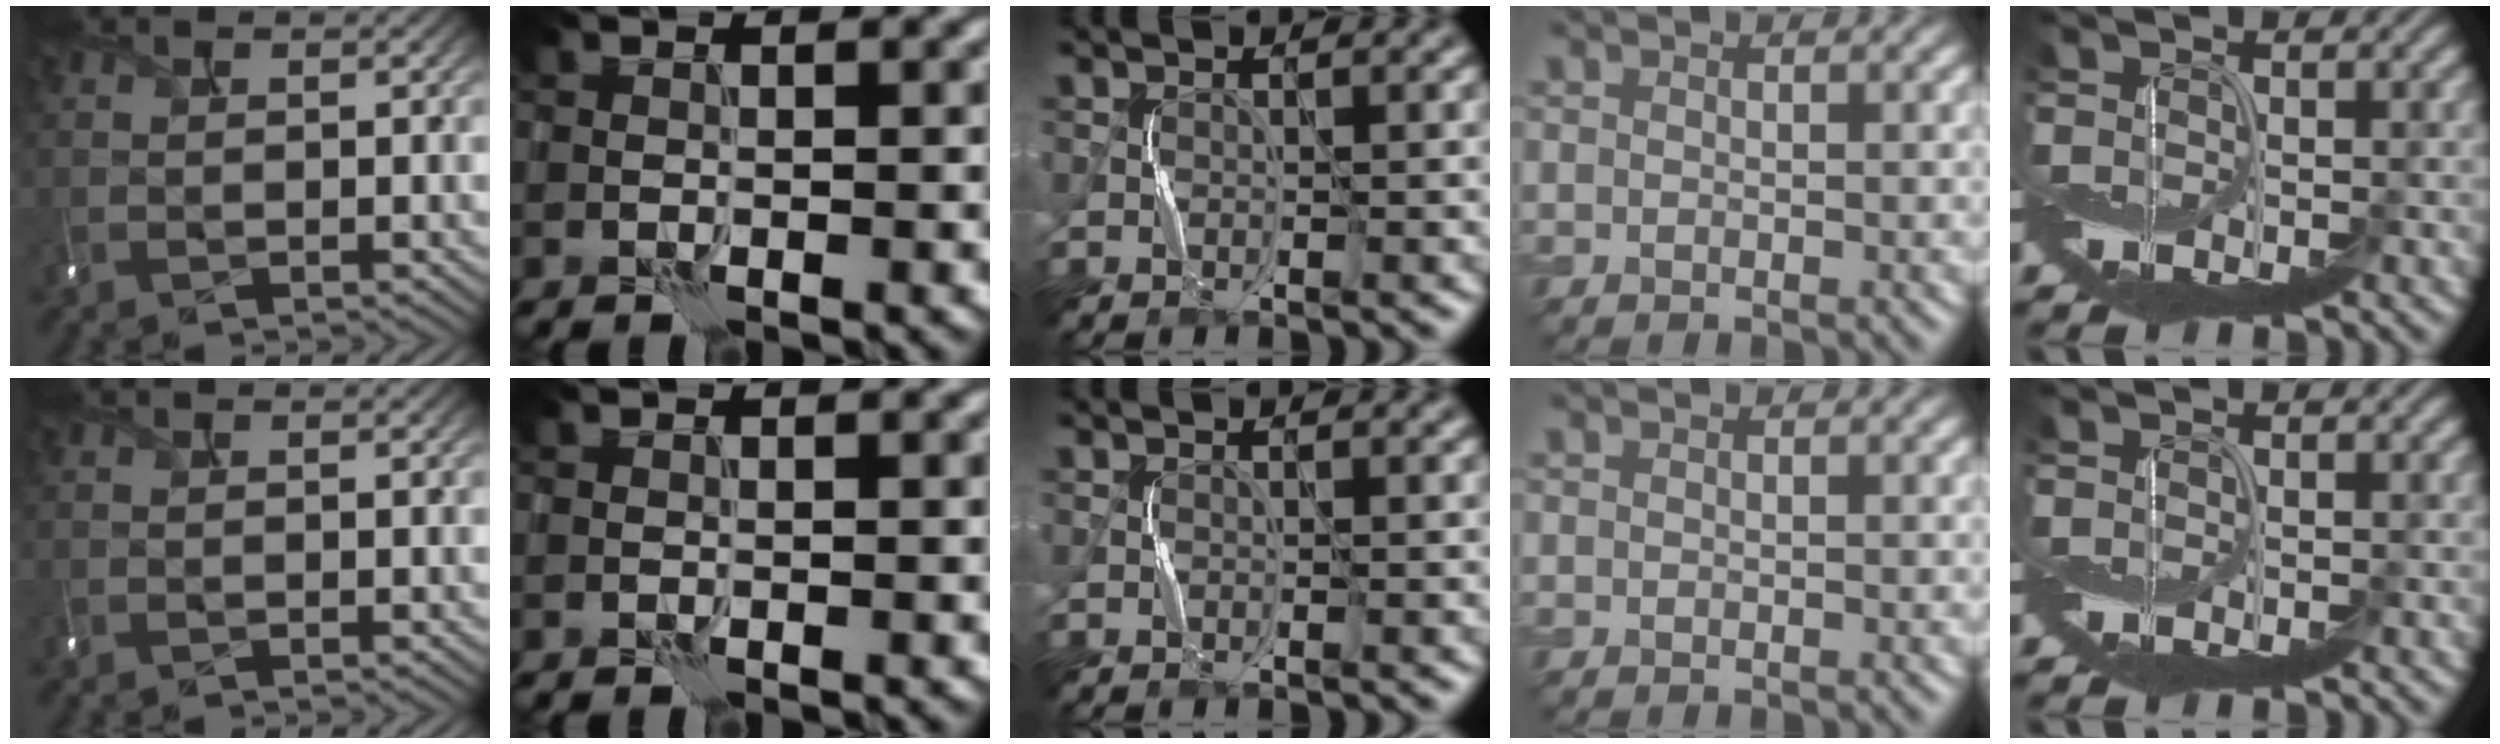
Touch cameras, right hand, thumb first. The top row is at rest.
{}